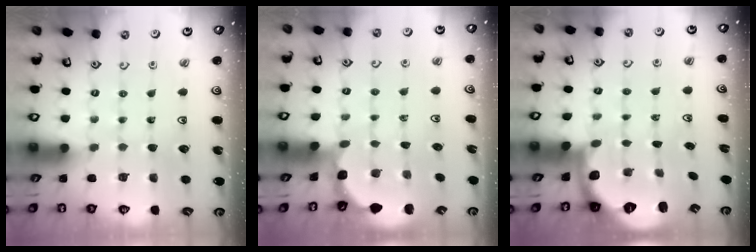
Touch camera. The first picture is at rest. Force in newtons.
{"total": 1.9, "press": 1.9, "slide": 0.1}
{"total": 1.8, "press": 1.8, "slide": 0.5}